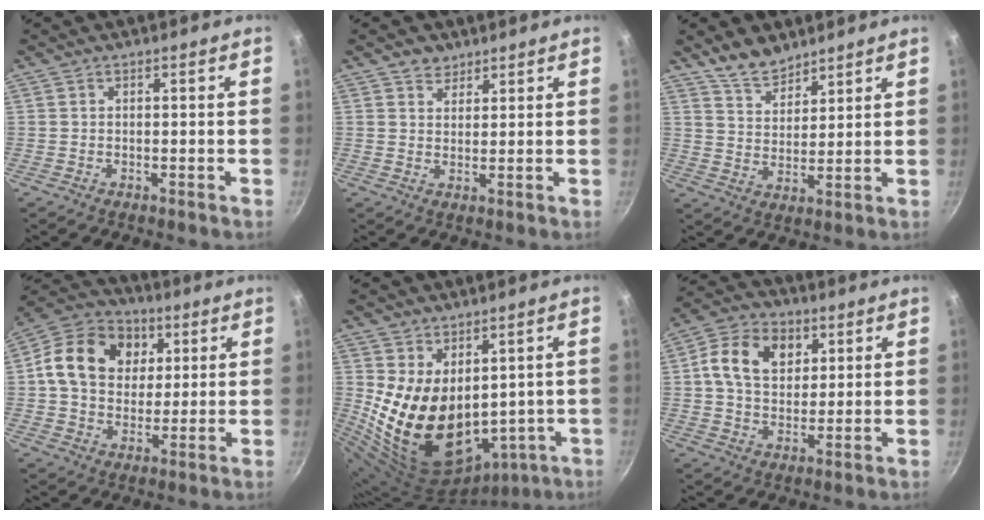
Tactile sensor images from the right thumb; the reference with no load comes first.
{"total": 3.2, "force": [2.3, 2.3, 0.5], "torque": [0.011, -0.014, 0.034]}
{"total": 6.9, "force": [5.7, 3.3, 2.0], "torque": [-0.015, -0.035, 0.109]}
{"total": 16.7, "force": [4.0, 13.2, 9.4], "torque": [-0.148, 0.011, 0.056]}
{"total": 17.1, "force": [1.9, 11.6, 12.4], "torque": [-0.202, -0.031, 0.069]}
{"total": 12.0, "force": [3.7, 8.8, 7.4], "torque": [-0.113, 0.000, 0.052]}